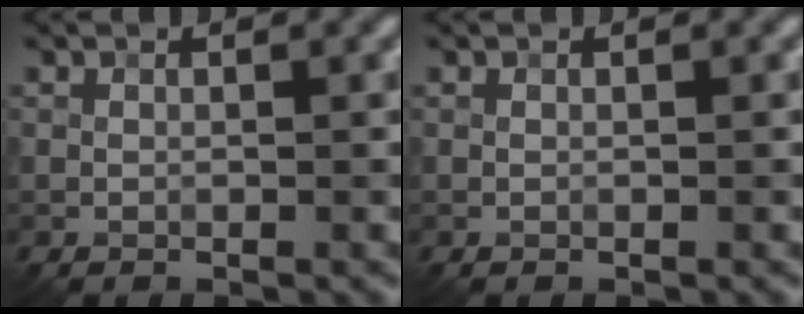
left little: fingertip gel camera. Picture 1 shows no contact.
{"total": 0.0}